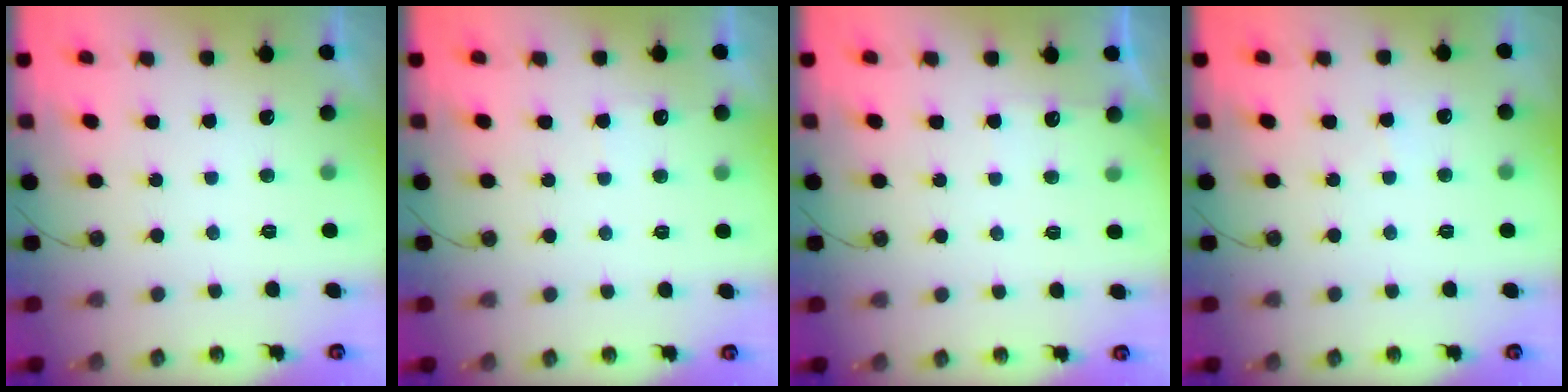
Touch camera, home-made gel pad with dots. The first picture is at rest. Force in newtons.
{"total": 4.3, "press": 4.3, "slide": 0.4}
{"total": 3.8, "press": 3.8, "slide": 0.3}
{"total": 2.8, "press": 2.8, "slide": 0.5}